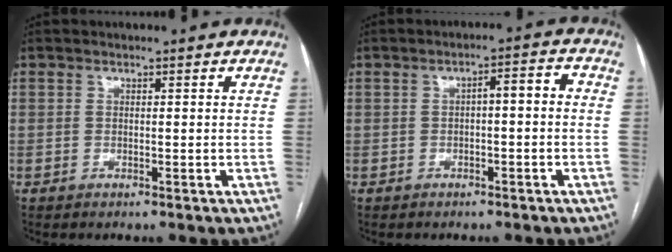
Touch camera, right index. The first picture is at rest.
{"total": 3.8, "force": [-0.3, 1.0, 3.6], "torque": [-0.051, 0.023, -0.005]}